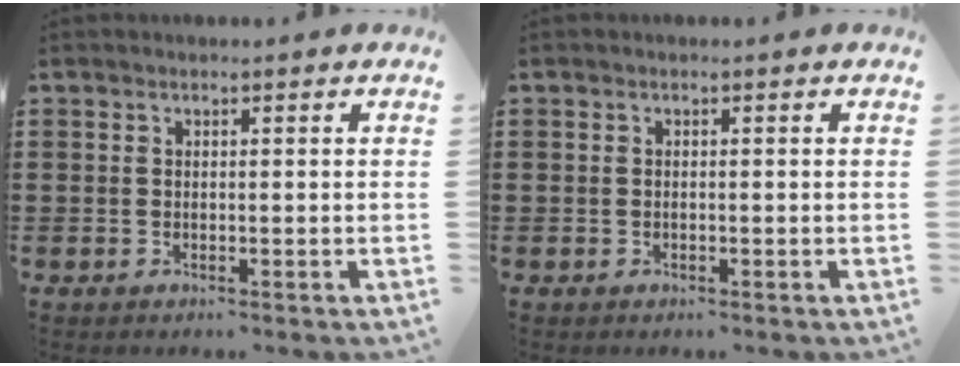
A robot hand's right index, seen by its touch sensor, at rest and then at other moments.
{"total": 0.0}